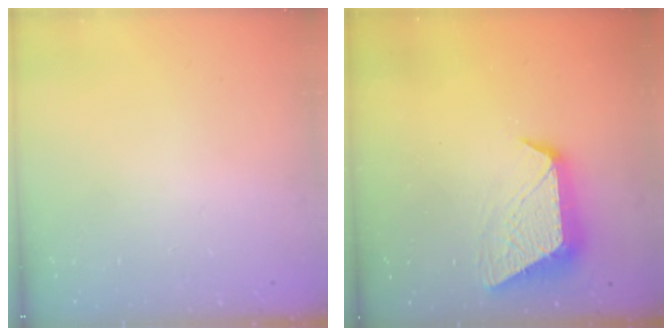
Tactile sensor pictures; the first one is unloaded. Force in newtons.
{"total": 12.1, "press": 12.1, "slide": 0.7}